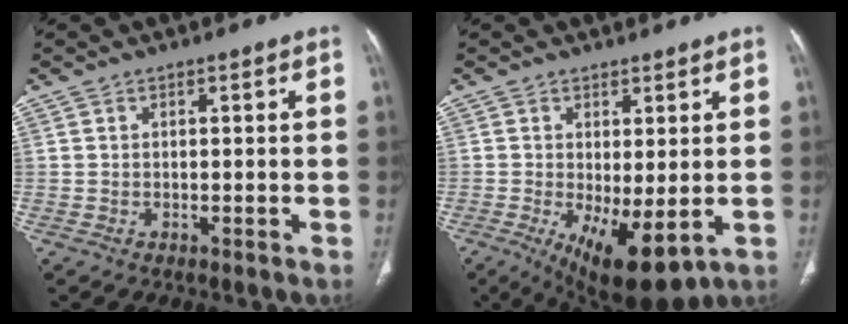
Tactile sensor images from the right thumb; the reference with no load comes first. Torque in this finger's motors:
{"motor_torque": [-0.26, 0.81, 0.05, -0.60, -0.07]}